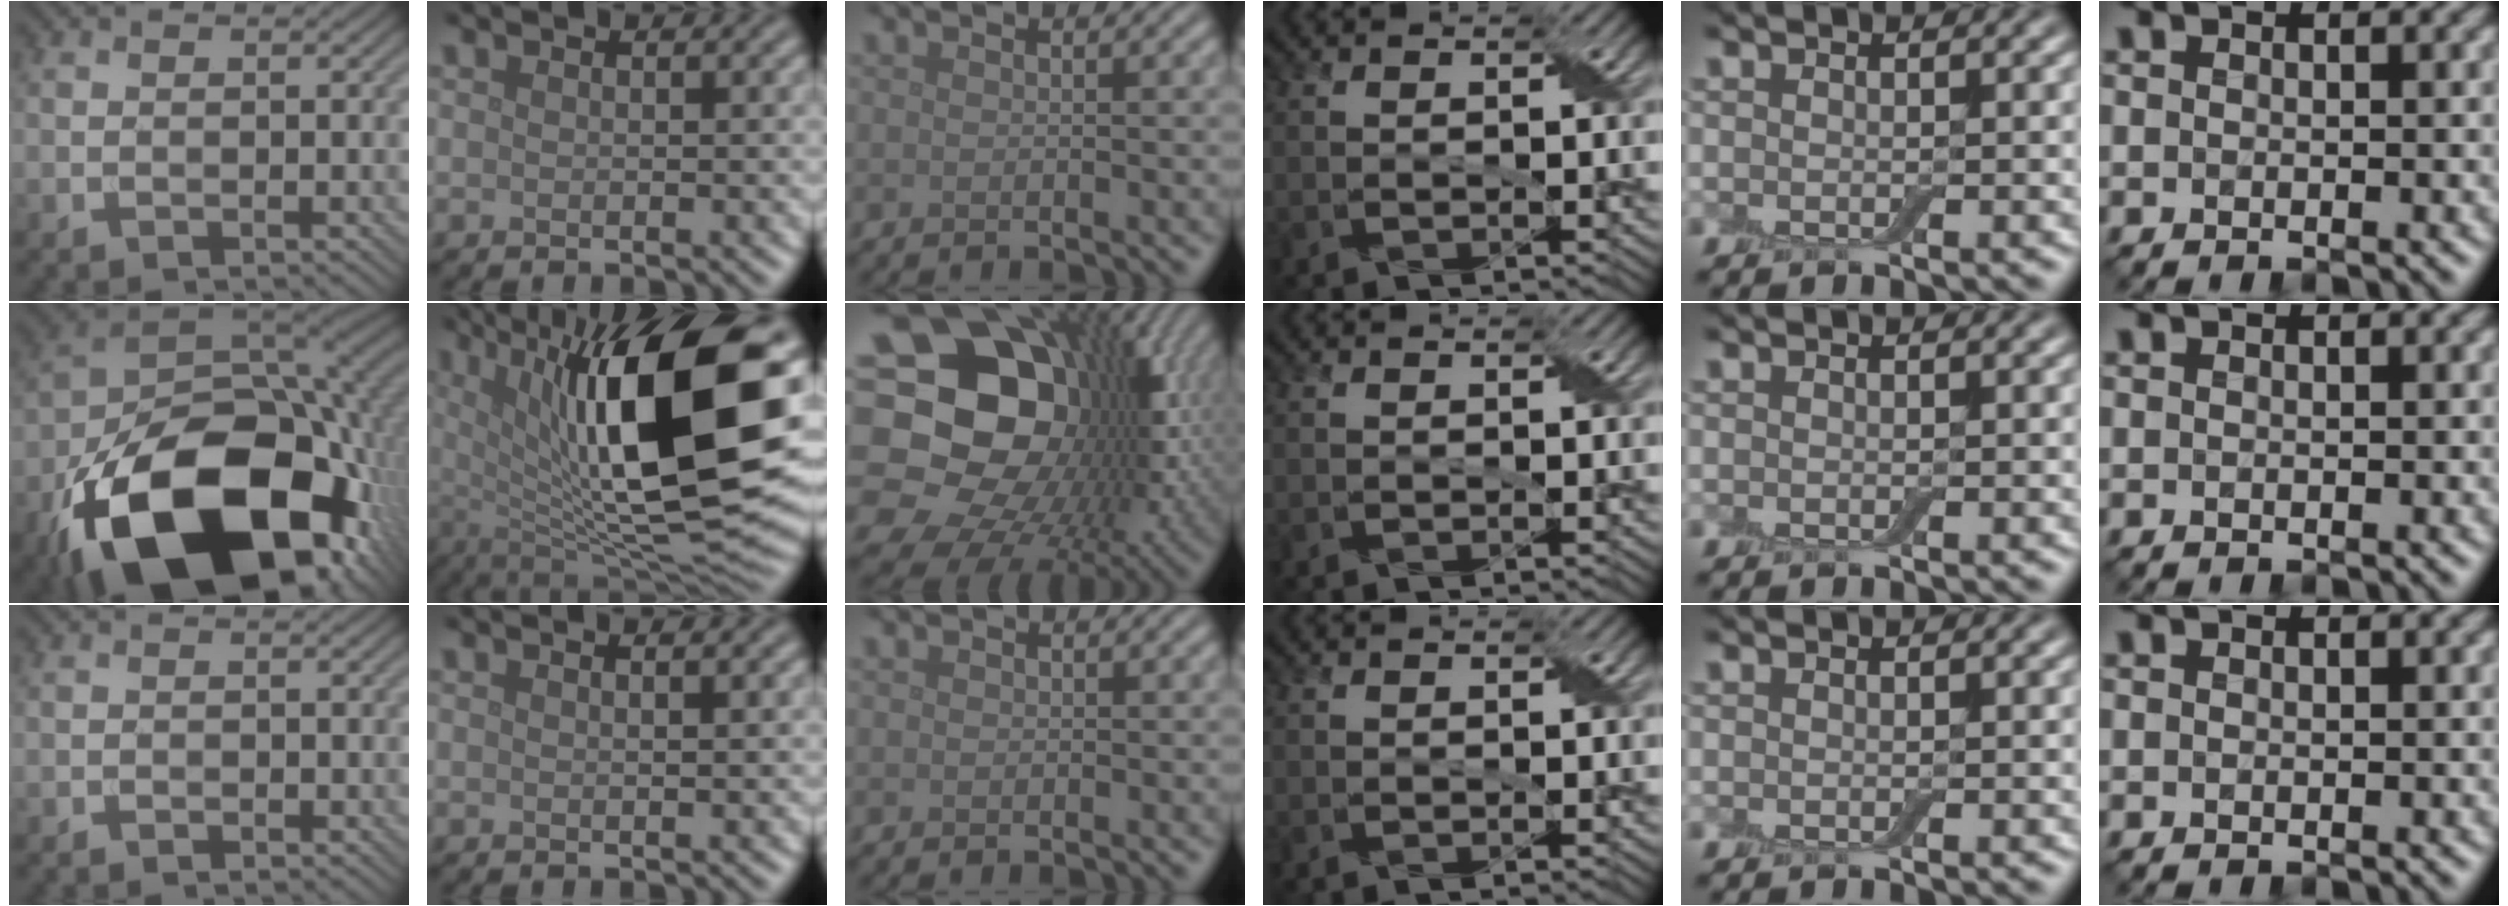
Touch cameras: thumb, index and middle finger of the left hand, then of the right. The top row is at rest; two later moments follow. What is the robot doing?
{"motion": "peel", "object": "aluminum foil"}